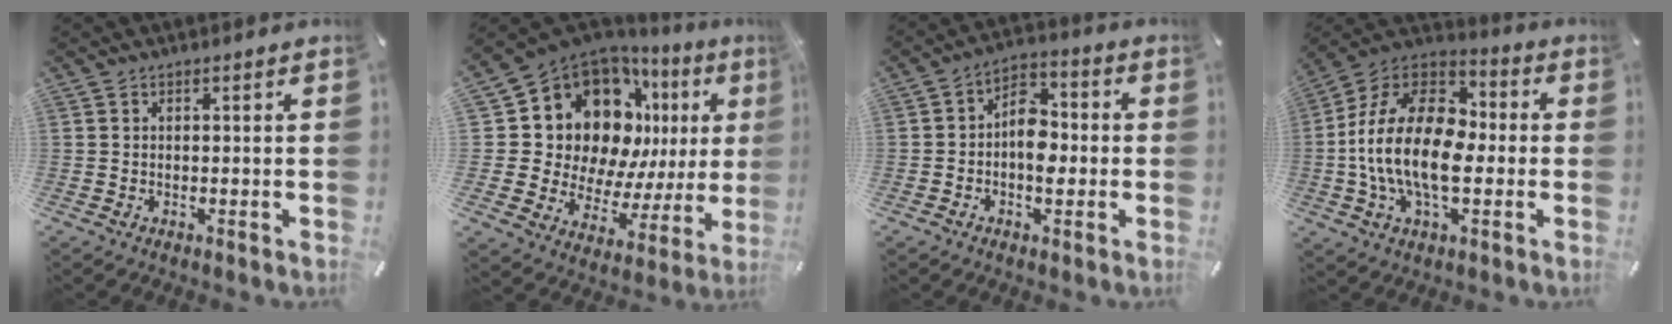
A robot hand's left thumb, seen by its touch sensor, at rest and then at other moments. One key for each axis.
{"total": 19.6, "fx": 10.7, "fy": 13.0, "fz": 10.2, "tx": -0.155, "ty": -0.101, "tz": 0.207}
{"total": 7.7, "fx": -1.9, "fy": 5.2, "fz": 5.4, "tx": -0.075, "ty": 0.012, "tz": -0.037}
{"total": 19.7, "fx": -3.6, "fy": 11.8, "fz": 15.5, "tx": -0.331, "ty": 0.015, "tz": -0.064}